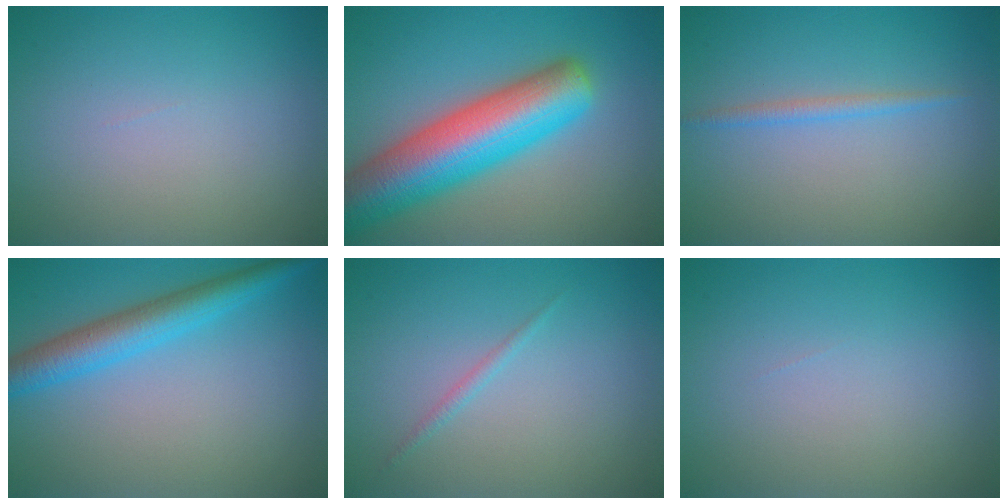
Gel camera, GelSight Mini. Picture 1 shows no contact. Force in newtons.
{"total": 10.8, "press": 10.8, "slide": 0.4}
{"total": 1.2, "press": 1.2, "slide": 0.1}
{"total": 4.7, "press": 4.7, "slide": 0.1}
{"total": 0.7, "press": 0.7, "slide": 0.1}
{"total": 0.0}